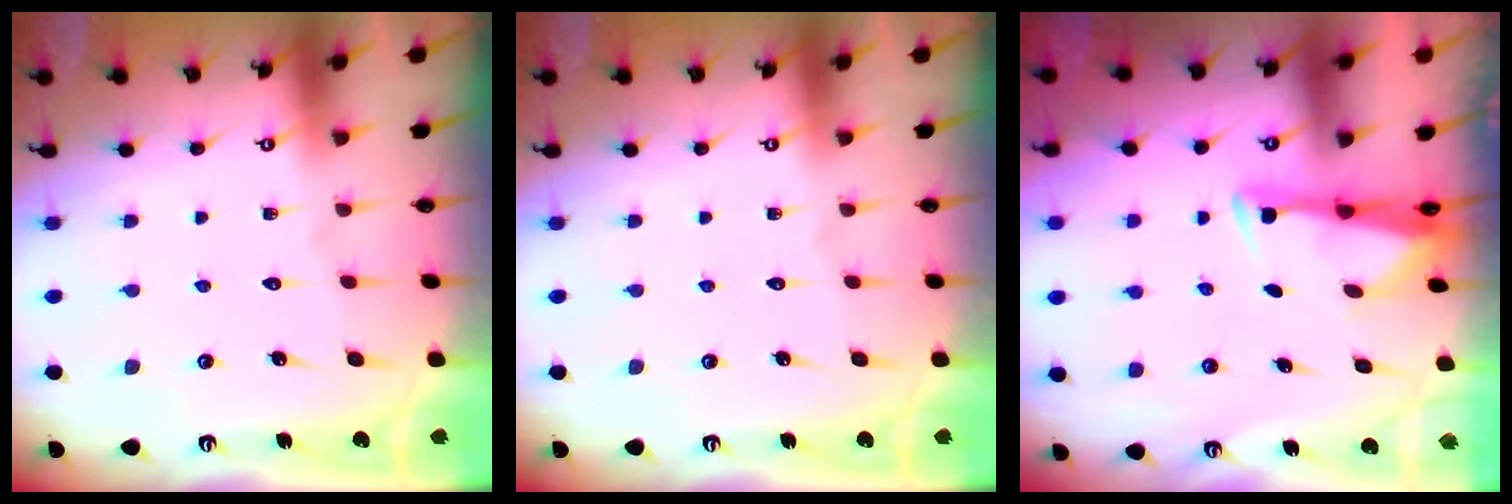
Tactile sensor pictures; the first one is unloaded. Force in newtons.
{"total": 0.0}
{"total": 3.2, "press": 3.1, "slide": 0.8}